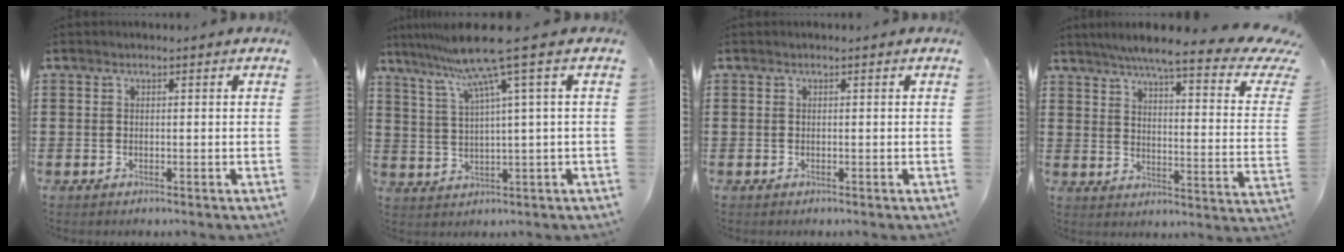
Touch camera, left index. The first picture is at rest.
{"total": 9.7, "force": [5.4, -0.8, 8.0], "torque": [-0.186, -0.025, 0.083]}
{"total": 0.0}
{"total": 8.2, "force": [6.2, 0.2, 5.4], "torque": [-0.104, -0.046, 0.096]}